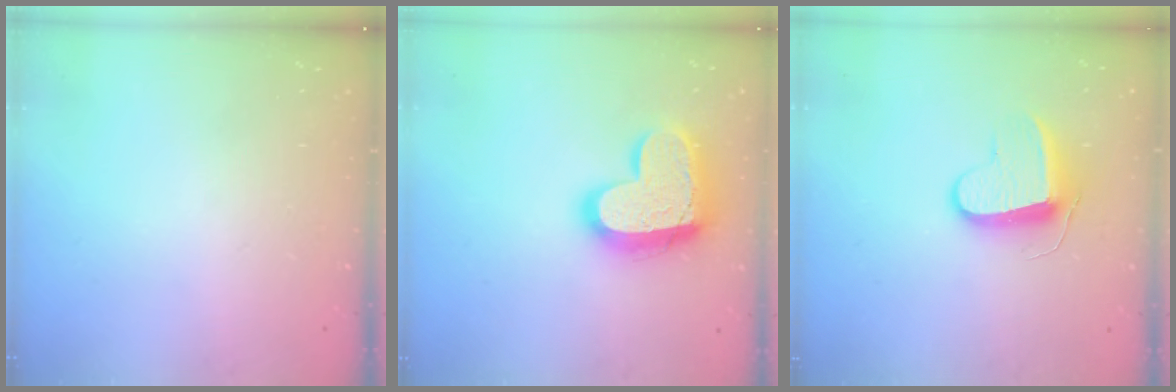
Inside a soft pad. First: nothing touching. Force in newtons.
{"total": 18.4, "press": 18.3, "slide": 1.7}
{"total": 9.4, "press": 9.4, "slide": 0.5}